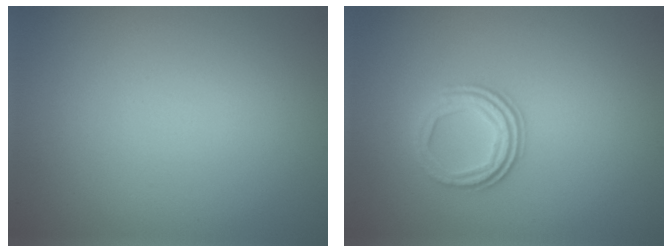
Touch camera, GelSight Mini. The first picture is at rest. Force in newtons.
{"total": 2.9, "press": 2.3, "slide": 1.7}